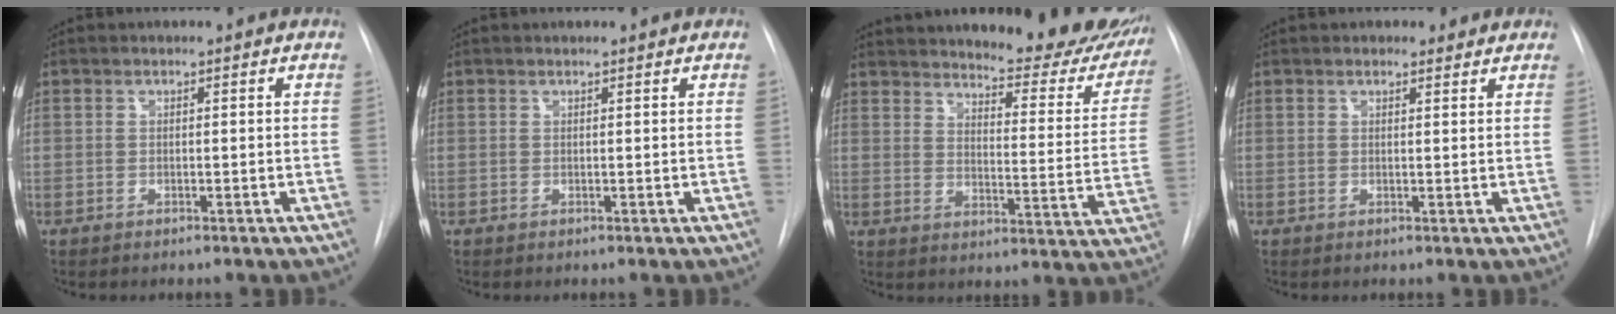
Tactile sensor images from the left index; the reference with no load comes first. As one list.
[{"total": 0.7, "force": [0.7, -0.1, 0.0], "torque": [-0.007, 0.004, 0.009]}, {"total": 25.8, "force": [22.8, 5.8, 10.8], "torque": [-0.149, -0.065, 0.270]}, {"total": 1.4, "force": [1.2, 0.8, 0.4], "torque": [-0.007, -0.001, 0.010]}]